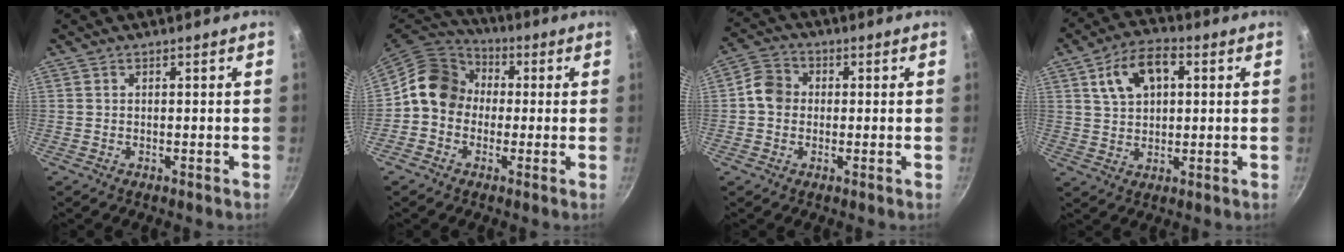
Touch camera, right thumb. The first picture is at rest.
{"total": 11.7, "force": [0.3, 10.0, 6.0], "torque": [-0.067, 0.030, -0.019]}
{"total": 5.7, "force": [-0.1, 5.0, 2.8], "torque": [-0.030, 0.014, -0.019]}
{"total": 10.3, "force": [3.1, 6.3, 7.4], "torque": [-0.111, 0.013, 0.051]}